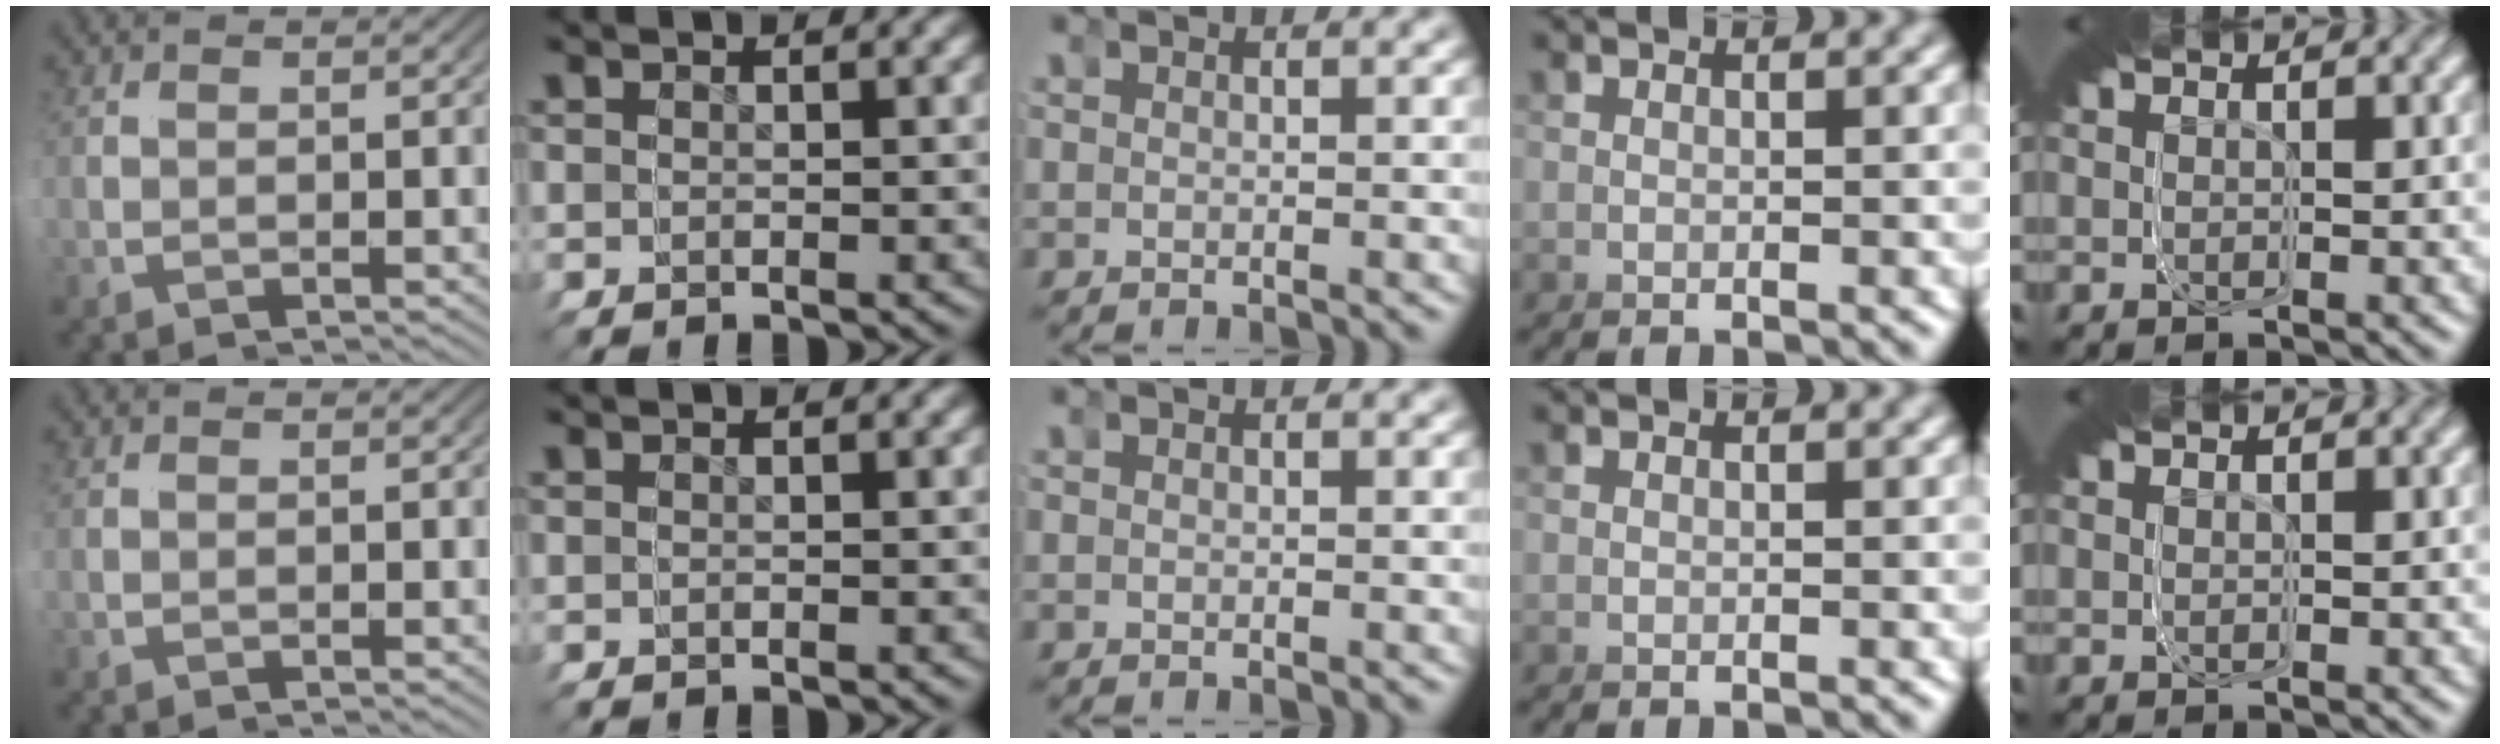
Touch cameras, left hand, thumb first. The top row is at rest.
{}